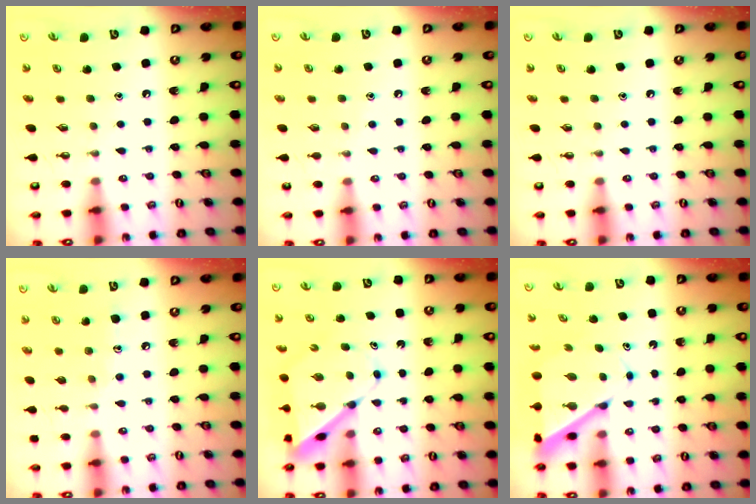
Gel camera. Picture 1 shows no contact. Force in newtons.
{"total": 2.7, "press": 2.6, "slide": 0.3}
{"total": 0.0}
{"total": 7.8, "press": 7.8, "slide": 0.6}
{"total": 9.6, "press": 9.6, "slide": 1.0}
{"total": 7.6, "press": 7.6, "slide": 0.4}